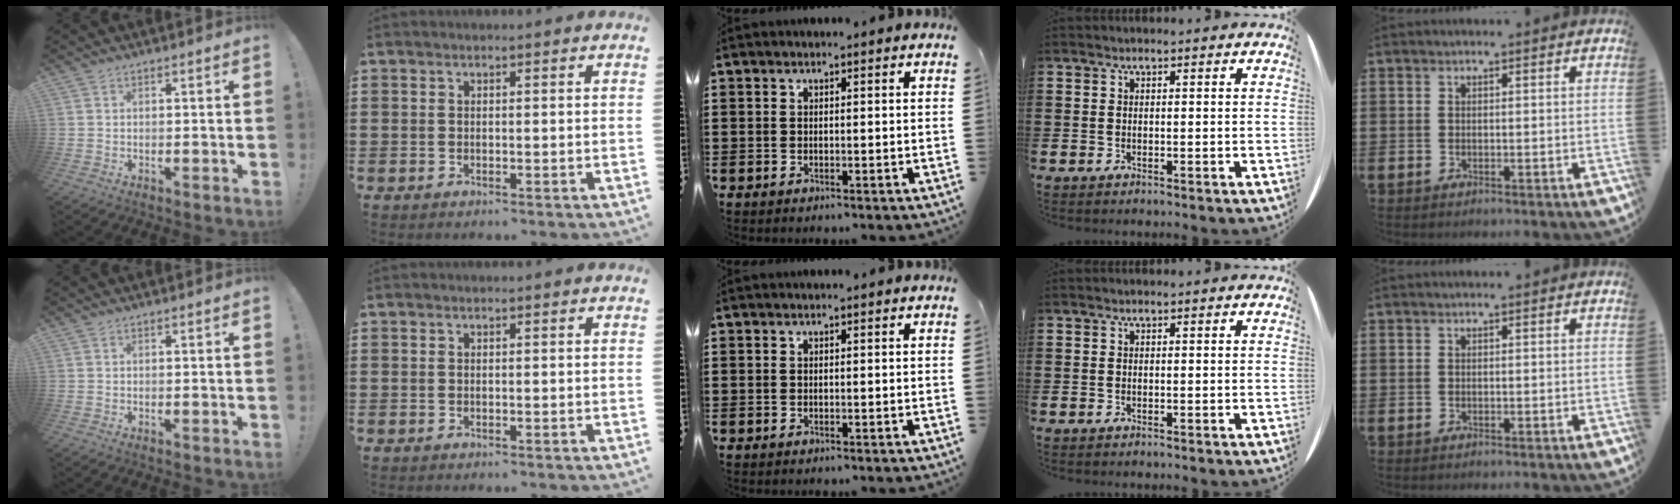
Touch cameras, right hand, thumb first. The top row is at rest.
{}